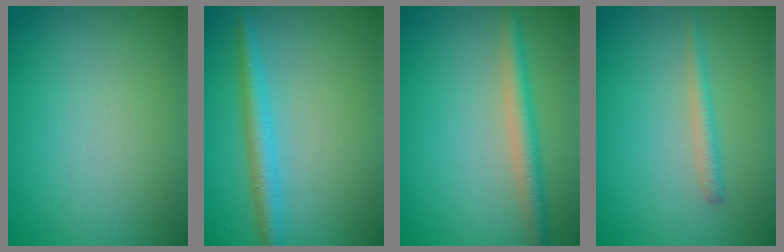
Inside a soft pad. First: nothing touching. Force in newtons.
{"total": 2.7, "press": 2.7, "slide": 0.1}
{"total": 2.7, "press": 2.7, "slide": 0.2}
{"total": 1.3, "press": 1.3, "slide": 0.0}